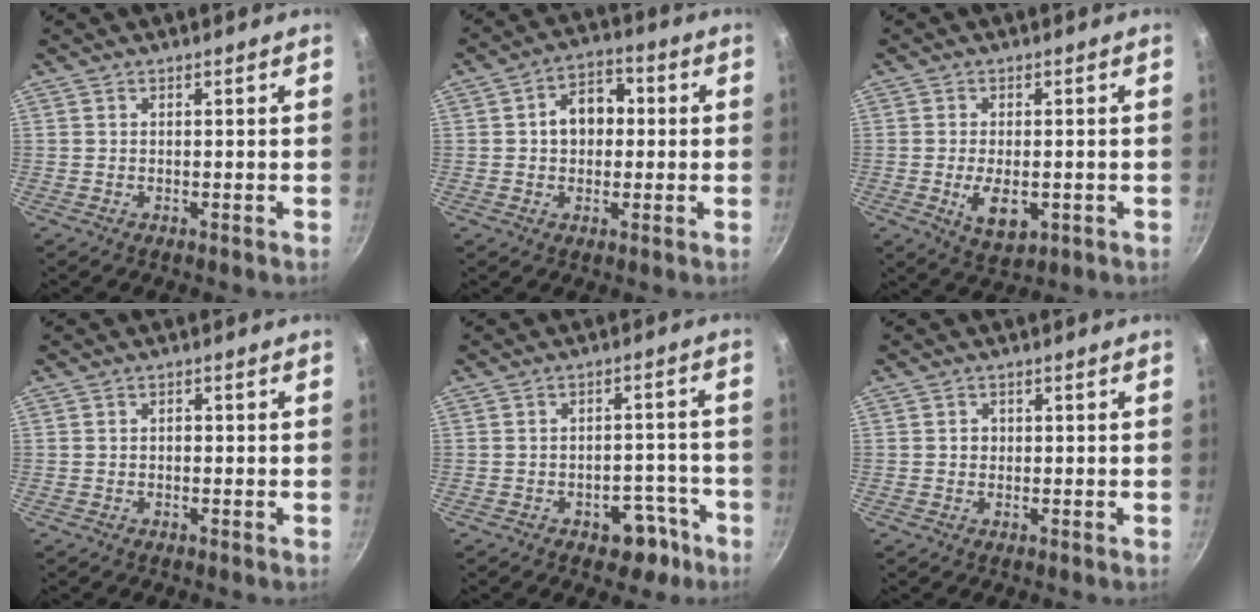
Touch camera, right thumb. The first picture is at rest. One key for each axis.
{"total": 8.2, "fx": 0.7, "fy": 5.9, "fz": 5.6, "tx": -0.061, "ty": 0.020, "tz": 0.002}
{"total": 6.3, "fx": -1.4, "fy": 3.4, "fz": 5.1, "tx": -0.083, "ty": -0.006, "tz": -0.015}
{"total": 1.0, "fx": -0.1, "fy": 0.8, "fz": 0.7, "tx": -0.005, "ty": 0.005, "tz": -0.005}
{"total": 7.1, "fx": -4.1, "fy": 4.3, "fz": 3.7, "tx": -0.020, "ty": 0.044, "tz": -0.052}
{"total": 1.4, "fx": 0.0, "fy": 1.3, "fz": 0.5, "tx": -0.001, "ty": 0.004, "tz": -0.001}